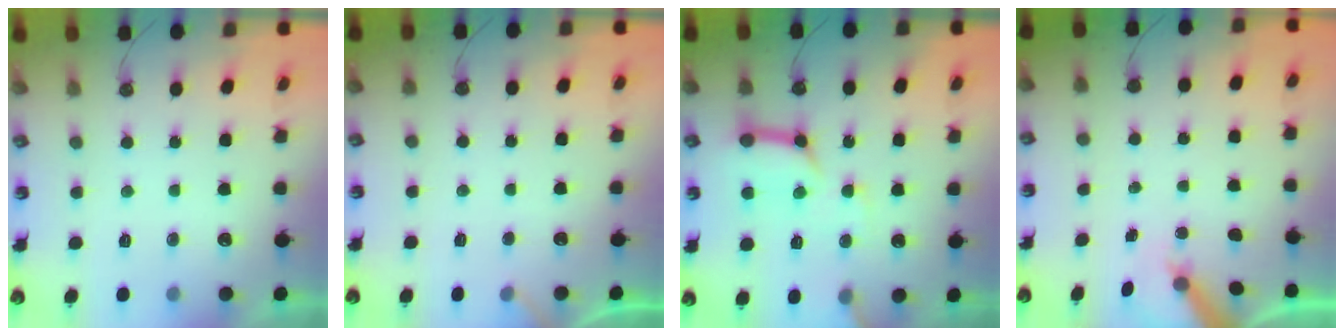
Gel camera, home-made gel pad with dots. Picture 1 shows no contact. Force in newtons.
{"total": 4.5, "press": 4.5, "slide": 0.3}
{"total": 14.2, "press": 14.1, "slide": 1.7}
{"total": 5.1, "press": 5.0, "slide": 0.5}